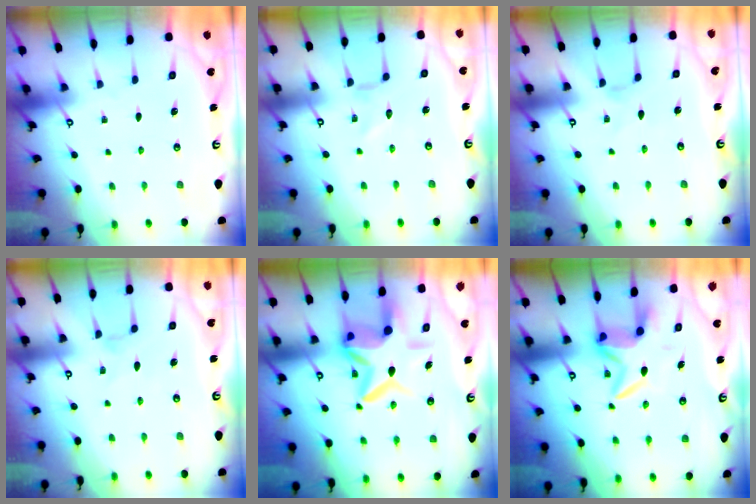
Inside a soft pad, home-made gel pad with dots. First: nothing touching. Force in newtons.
{"total": 0.0}
{"total": 0.0}
{"total": 0.7, "press": 0.6, "slide": 0.3}
{"total": 10.8, "press": 10.7, "slide": 1.6}
{"total": 6.4, "press": 6.4, "slide": 0.7}